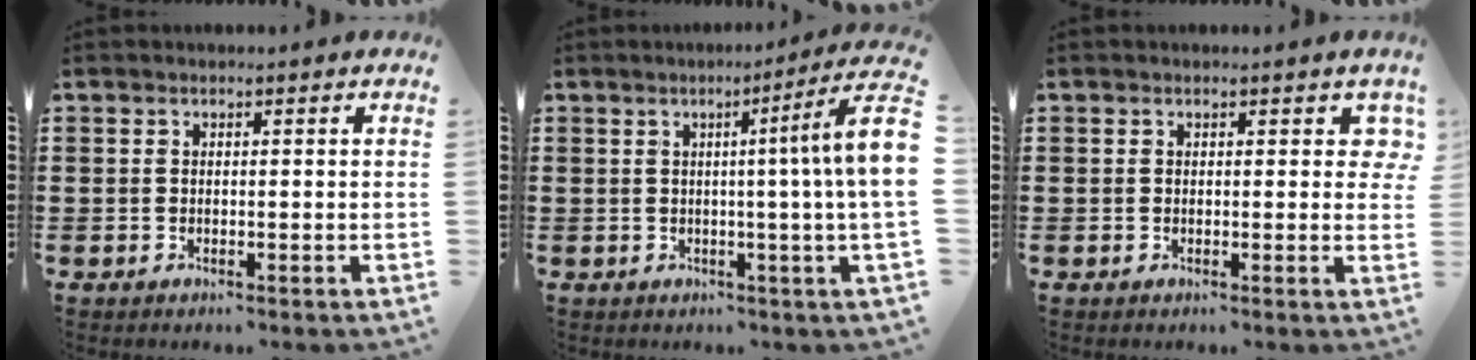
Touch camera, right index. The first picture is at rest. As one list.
[{"total": 8.2, "force": [1.0, -0.7, 8.1], "torque": [-0.130, -0.016, 0.012]}, {"total": 1.5, "force": [0.4, 1.1, 1.0], "torque": [-0.005, 0.001, 0.002]}]